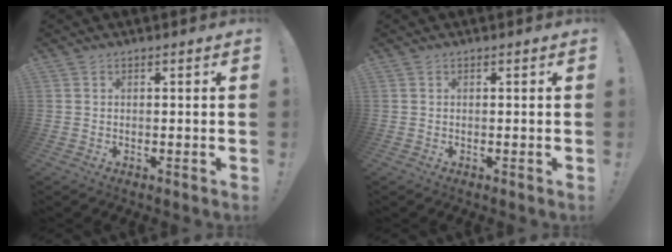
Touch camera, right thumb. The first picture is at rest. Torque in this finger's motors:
{"motor_torque": [-0.01, 0.01, 0.00, 0.00, 0.00]}